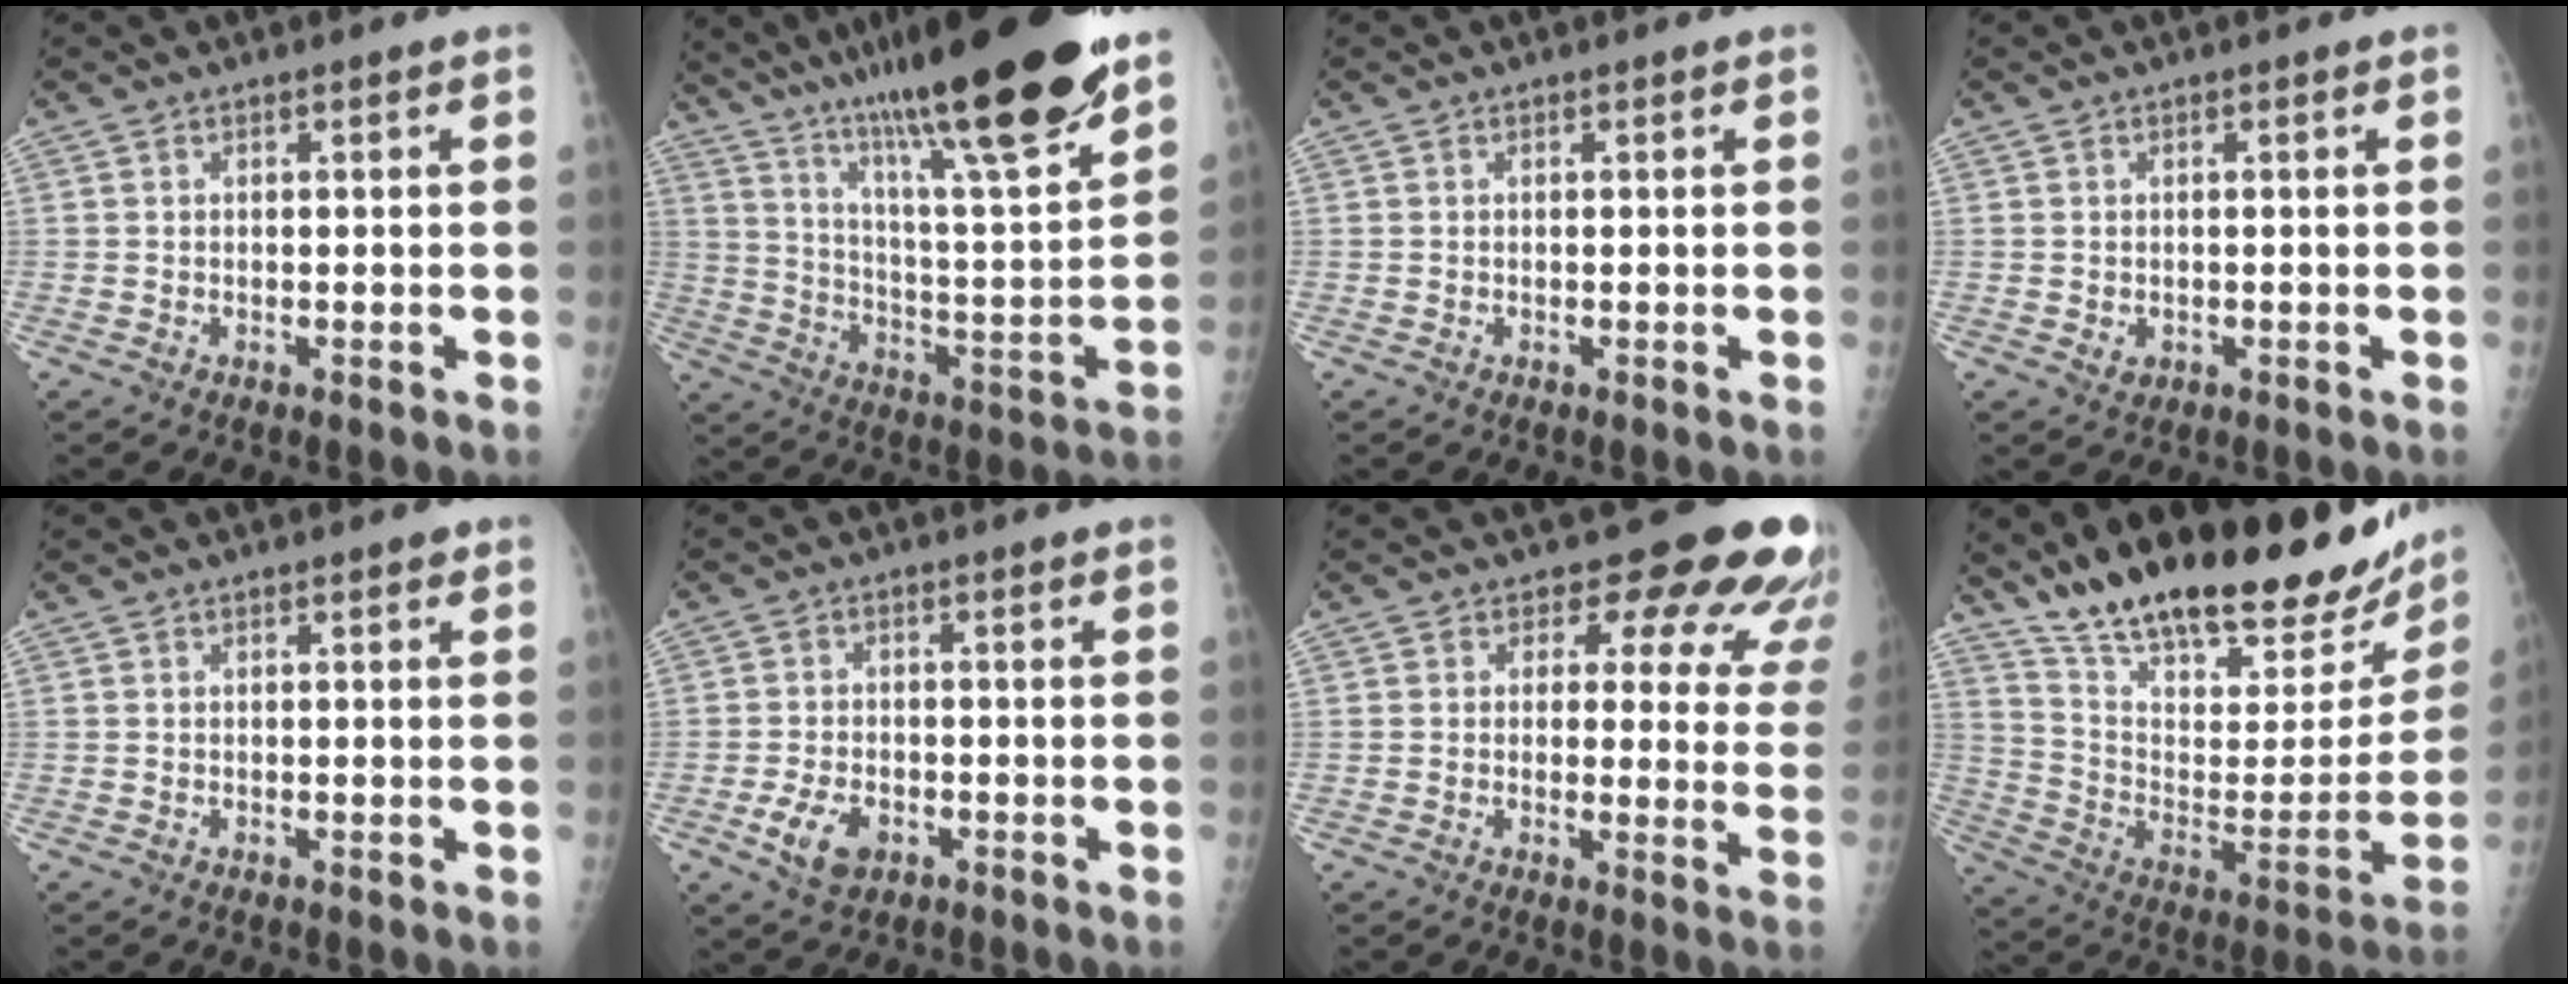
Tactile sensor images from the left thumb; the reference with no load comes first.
{"total": 29.2, "force": [20.5, 3.9, 20.4], "torque": [-0.312, -0.064, 0.333]}
{"total": 0.0}
{"total": 1.5, "force": [-0.2, 1.3, 0.7], "torque": [-0.006, 0.000, 0.003]}
{"total": 0.5, "force": [0.2, 0.3, 0.3], "torque": [-0.002, 0.001, 0.000]}
{"total": 5.8, "force": [-2.4, 3.7, 3.7], "torque": [-0.067, 0.004, -0.041]}
{"total": 14.2, "force": [10.7, 6.7, 6.3], "torque": [-0.011, -0.060, 0.094]}
{"total": 33.1, "force": [24.9, 9.8, 19.5], "torque": [-0.281, -0.086, 0.377]}